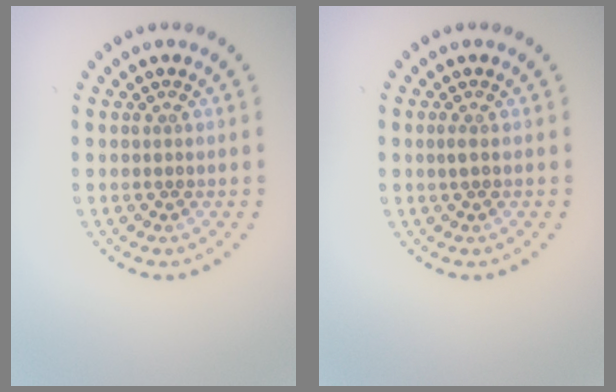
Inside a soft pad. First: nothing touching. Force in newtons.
{"total": 0.5, "press": 0.4, "slide": 0.3}